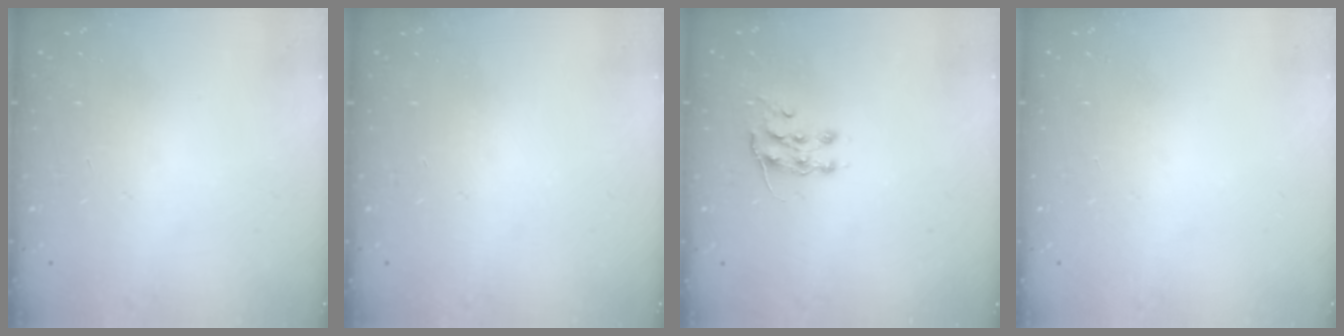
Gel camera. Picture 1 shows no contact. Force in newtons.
{"total": 0.0}
{"total": 6.4, "press": 6.4, "slide": 0.5}
{"total": 0.0}